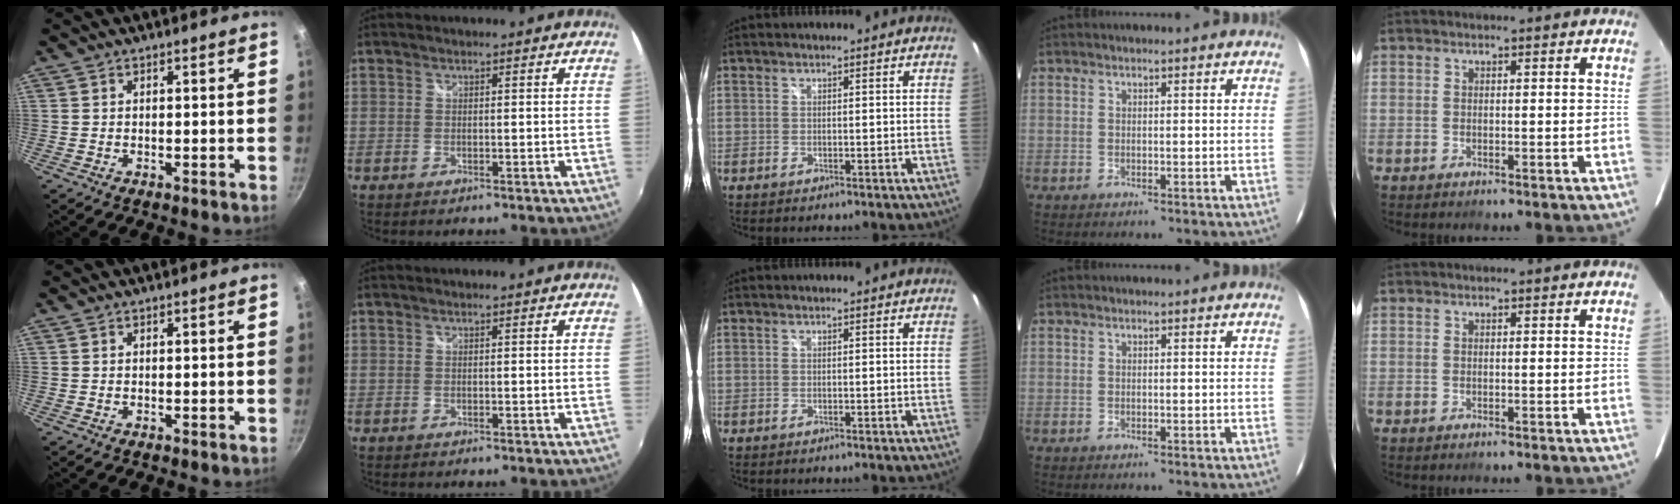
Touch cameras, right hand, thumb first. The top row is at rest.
{}